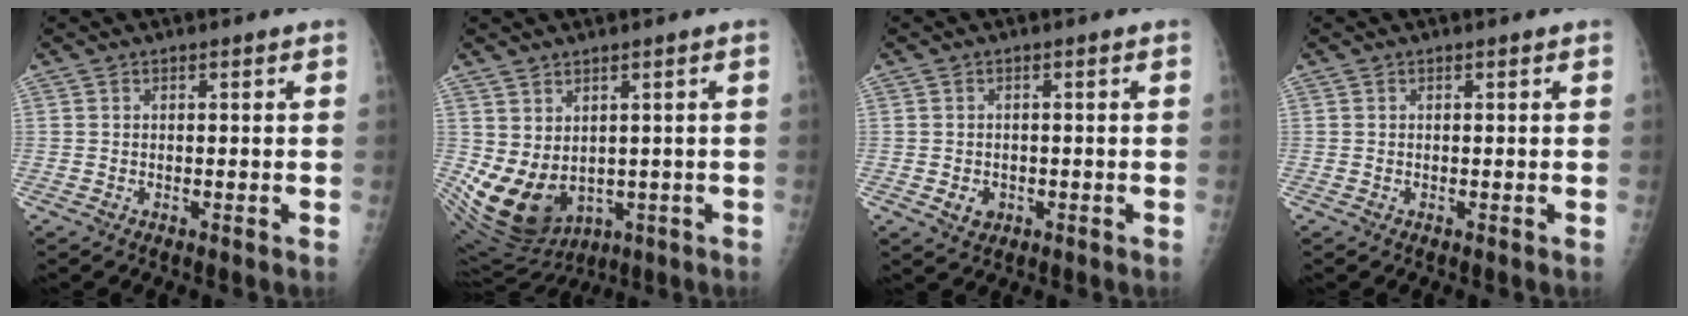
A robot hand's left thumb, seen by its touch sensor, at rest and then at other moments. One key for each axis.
{"total": 13.5, "fx": -0.2, "fy": 9.7, "fz": 9.3, "tx": -0.174, "ty": -0.019, "tz": 0.036}
{"total": 2.6, "fx": -0.6, "fy": 2.2, "fz": 1.2, "tx": -0.010, "ty": 0.001, "tz": 0.000}
{"total": 0.0}